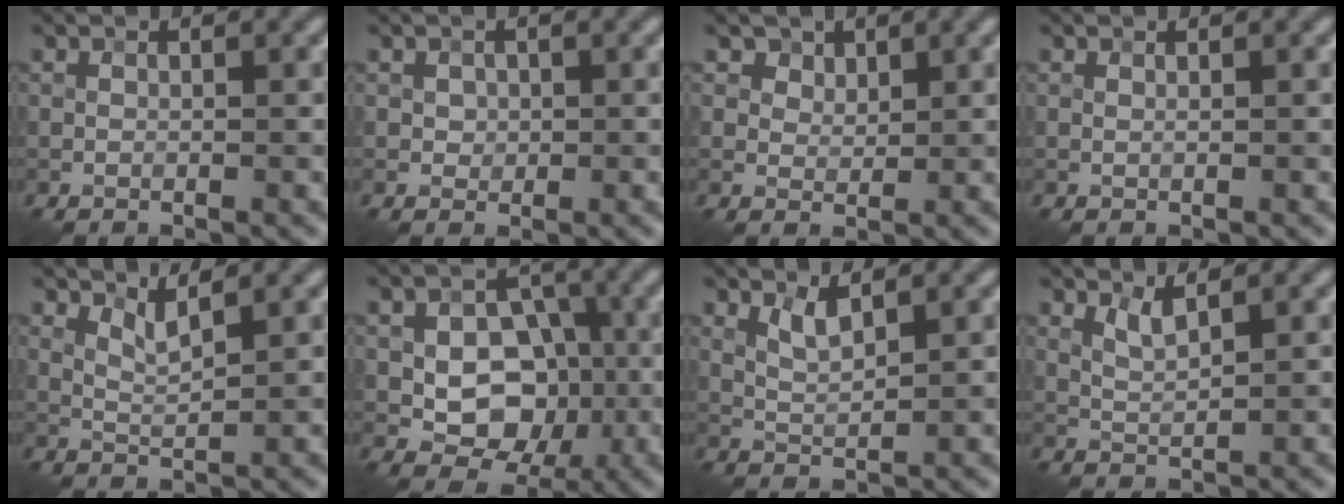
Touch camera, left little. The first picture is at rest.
{"total": 0.9, "force": [0.2, 0.8, 0.3], "torque": [-0.002, -0.003, 0.005]}
{"total": 3.6, "force": [2.5, 2.3, 1.2], "torque": [-0.040, -0.012, 0.052]}
{"total": 0.0}
{"total": 1.9, "force": [1.3, 0.2, 1.3], "torque": [-0.031, -0.005, 0.028]}
{"total": 7.6, "force": [-0.8, 5.6, 5.1], "torque": [-0.074, 0.000, -0.013]}
{"total": 2.0, "force": [1.2, 0.5, 1.5], "torque": [-0.035, -0.003, 0.027]}
{"total": 1.7, "force": [1.1, 0.2, 1.2], "torque": [-0.032, -0.002, 0.025]}